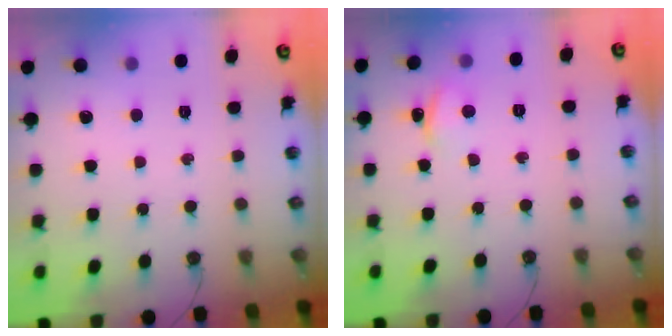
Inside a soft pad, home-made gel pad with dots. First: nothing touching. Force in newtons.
{"total": 3.7, "press": 3.7, "slide": 0.5}